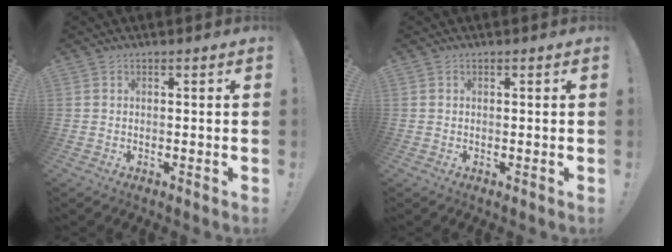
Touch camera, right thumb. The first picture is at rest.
{"total": 0.0}